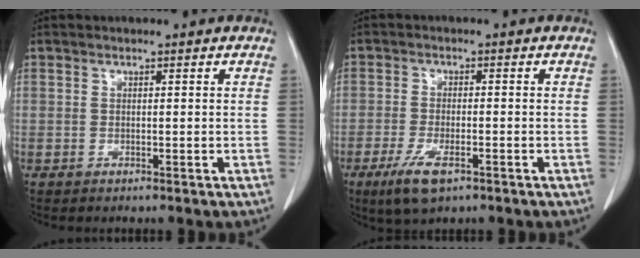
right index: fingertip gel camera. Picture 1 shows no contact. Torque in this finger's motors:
{"motor_torque": [0.55, -0.55, 0.23, 0.04]}